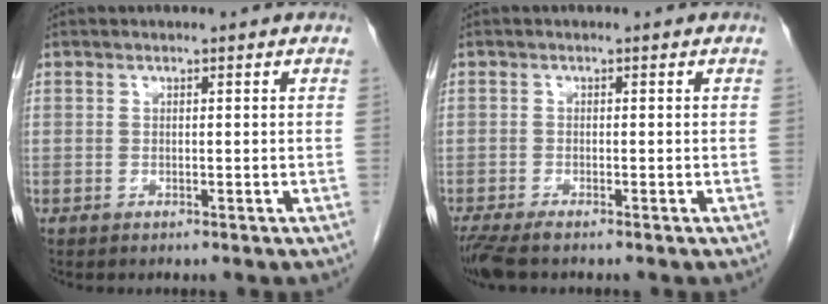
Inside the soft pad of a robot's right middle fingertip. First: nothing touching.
{"total": 3.6, "force": [-2.9, 0.5, 2.1], "torque": [-0.041, -0.010, -0.054]}